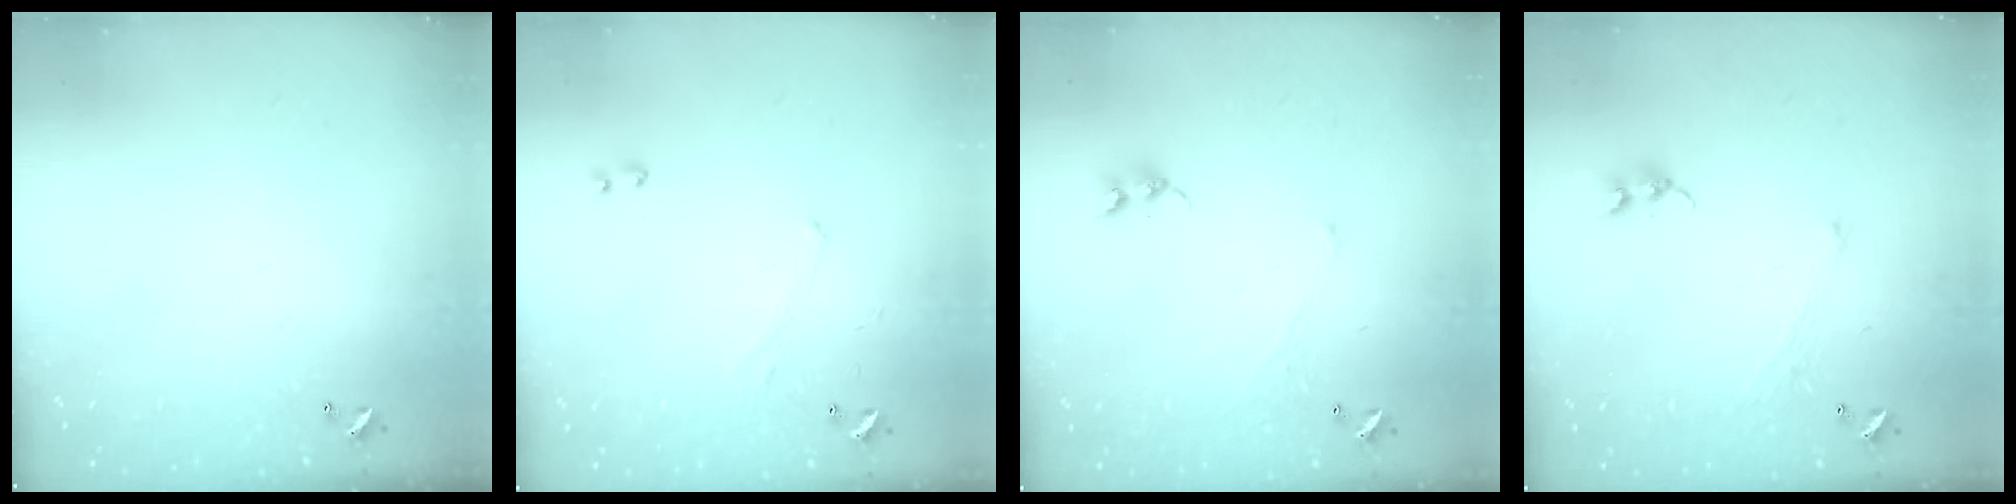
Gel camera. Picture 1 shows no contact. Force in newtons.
{"total": 1.6, "press": 1.5, "slide": 0.6}
{"total": 0.8, "press": 0.7, "slide": 0.3}
{"total": 1.3, "press": 1.2, "slide": 0.5}